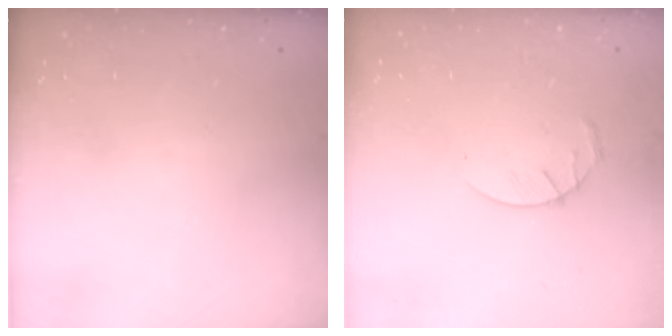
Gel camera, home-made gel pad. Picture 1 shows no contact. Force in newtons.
{"total": 4.0, "press": 4.0, "slide": 0.6}